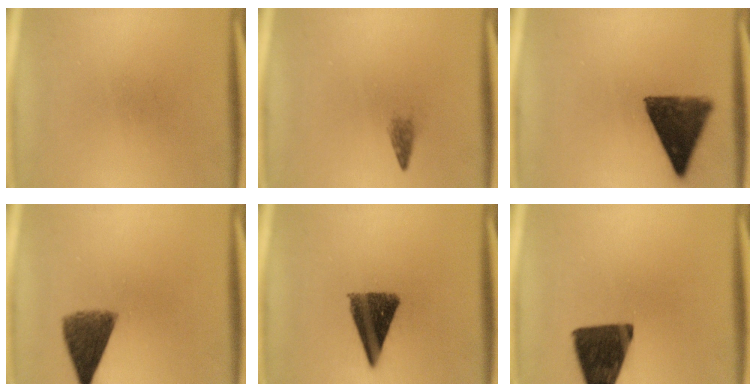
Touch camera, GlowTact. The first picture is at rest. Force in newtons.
{"total": 1.3}
{"total": 11.5}
{"total": 7.5}
{"total": 10.4}
{"total": 14.3}